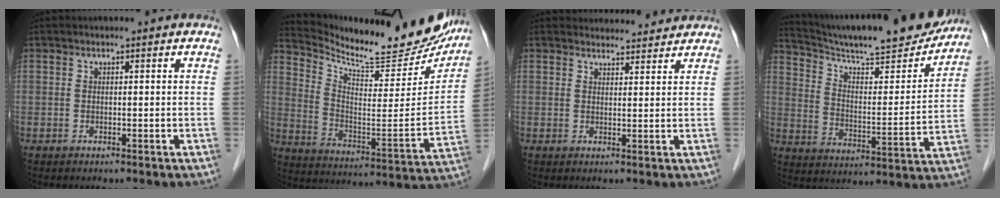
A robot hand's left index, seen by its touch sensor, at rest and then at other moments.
{"total": 23.7, "force": [21.7, 4.4, 8.4], "torque": [-0.143, -0.070, 0.304]}
{"total": 5.1, "force": [5.0, 0.9, 0.0], "torque": [-0.001, 0.009, 0.060]}
{"total": 22.8, "force": [20.9, 1.9, 8.9], "torque": [-0.148, -0.033, 0.302]}